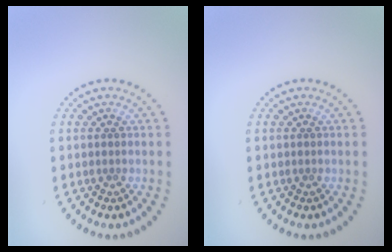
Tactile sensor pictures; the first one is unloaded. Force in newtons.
{"total": 0.0}